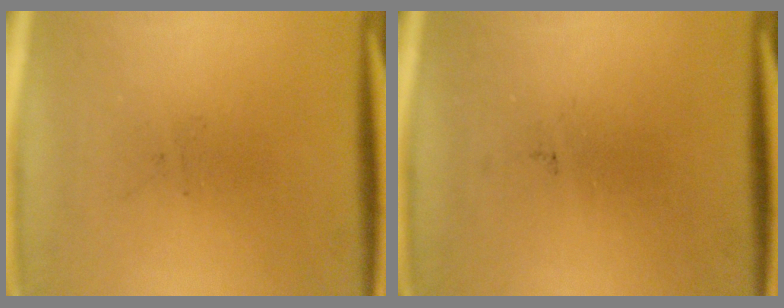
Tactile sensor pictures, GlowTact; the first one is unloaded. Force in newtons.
{"total": 0.0}